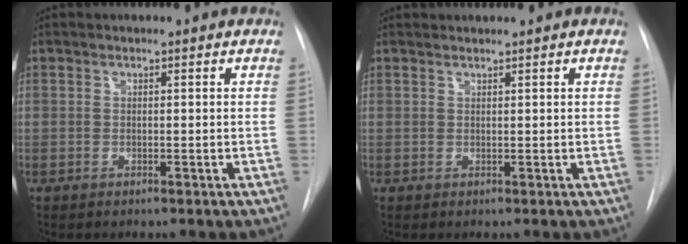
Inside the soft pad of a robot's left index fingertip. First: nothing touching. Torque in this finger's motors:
{"motor_torque": [-0.56, -0.39, -0.62, -0.04]}